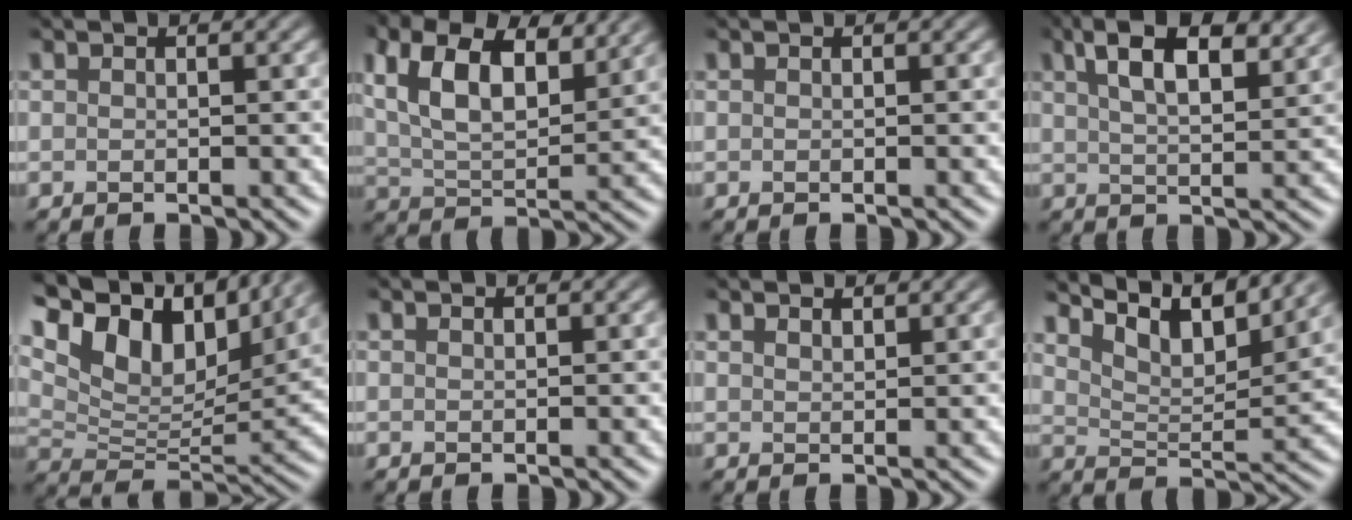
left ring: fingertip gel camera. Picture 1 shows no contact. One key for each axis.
{"total": 8.1, "fx": 4.0, "fy": 3.8, "fz": 5.9, "tx": -0.113, "ty": 0.009, "tz": 0.069}
{"total": 0.0}
{"total": 6.6, "fx": 4.1, "fy": 2.3, "fz": 4.7, "tx": -0.076, "ty": 0.013, "tz": 0.063}
{"total": 13.1, "fx": 8.6, "fy": 6.0, "fz": 7.9, "tx": -0.156, "ty": 0.034, "tz": 0.151}
{"total": 0.0}
{"total": 1.2, "fx": 1.2, "fy": 0.1, "fz": 0.2, "tx": -0.007, "ty": 0.000, "tz": 0.026}
{"total": 7.3, "fx": 6.2, "fy": 1.2, "fz": 3.5, "tx": -0.068, "ty": -0.001, "tz": 0.098}